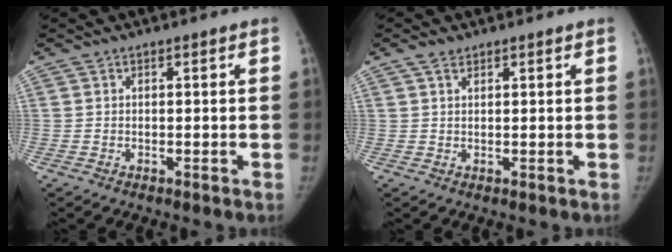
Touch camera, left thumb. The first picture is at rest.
{"total": 1.9, "force": [1.4, 1.1, 0.8], "torque": [-0.009, 0.001, 0.024]}